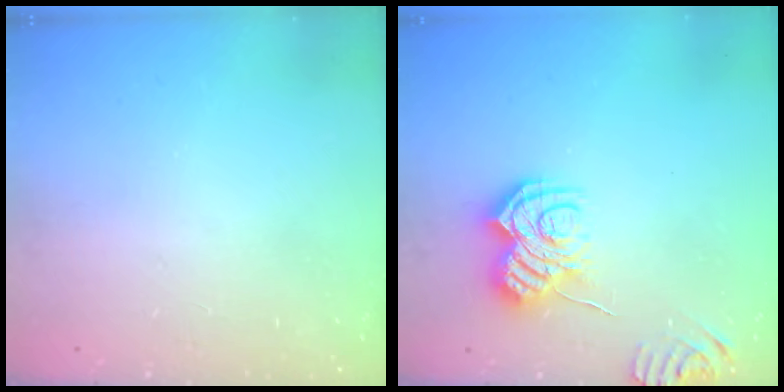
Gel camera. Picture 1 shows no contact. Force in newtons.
{"total": 10.1, "press": 10.1, "slide": 0.9}